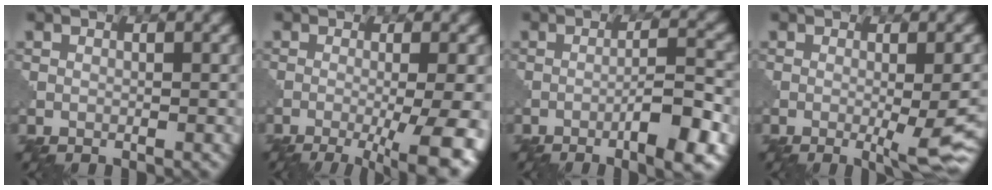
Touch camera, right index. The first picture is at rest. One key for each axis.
{"total": 9.7, "fx": -3.4, "fy": 2.8, "fz": 8.6, "tx": -0.102, "ty": -0.005, "tz": -0.049}
{"total": 6.0, "fx": -2.8, "fy": 1.1, "fz": 5.2, "tx": -0.078, "ty": 0.009, "tz": -0.045}
{"total": 5.7, "fx": -1.3, "fy": 1.2, "fz": 5.5, "tx": -0.073, "ty": -0.013, "tz": -0.016}